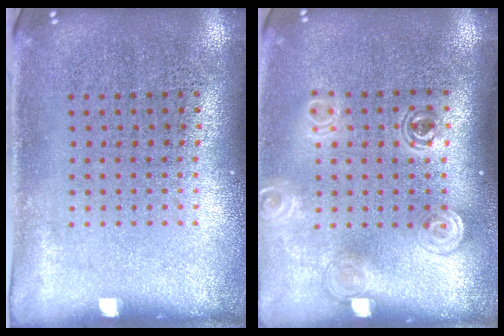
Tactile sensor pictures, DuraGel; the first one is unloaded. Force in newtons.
{"total": 1.4, "press": 1.2, "slide": 0.8}